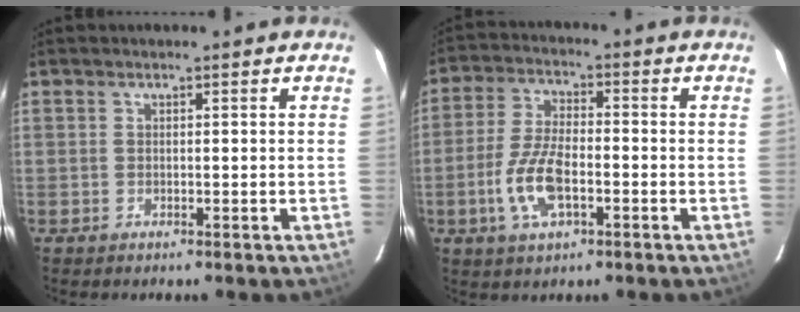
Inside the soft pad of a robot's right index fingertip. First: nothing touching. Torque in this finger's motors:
{"motor_torque": [1.02, -0.35, 0.59, 0.14]}